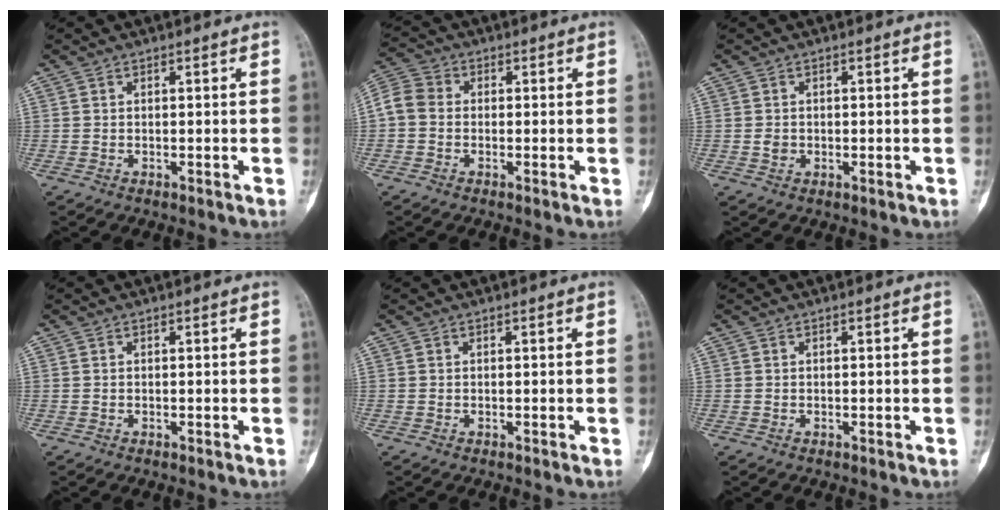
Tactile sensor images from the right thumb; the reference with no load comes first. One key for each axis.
{"total": 6.0, "fx": -0.7, "fy": 5.0, "fz": 3.3, "tx": -0.063, "ty": 0.016, "tz": -0.030}
{"total": 1.4, "fx": -0.1, "fy": 1.2, "fz": 0.8, "tx": -0.009, "ty": 0.002, "tz": -0.001}
{"total": 0.0}
{"total": 0.0}
{"total": 0.0}